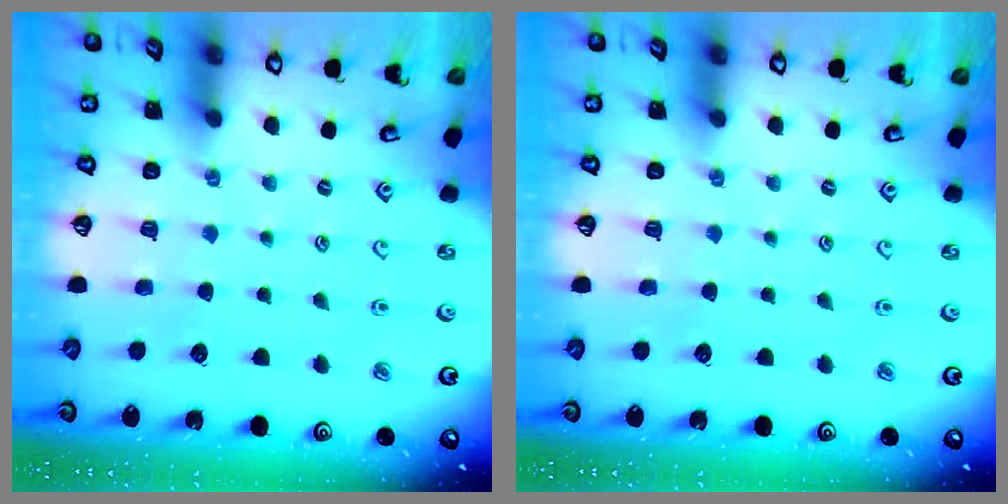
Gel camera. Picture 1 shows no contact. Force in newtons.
{"total": 0.0}